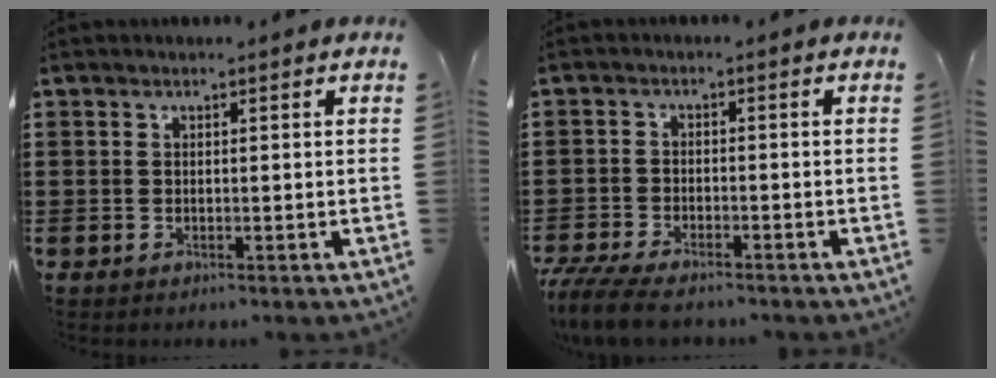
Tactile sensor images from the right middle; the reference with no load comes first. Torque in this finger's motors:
{"motor_torque": [1.07, -0.43, 0.53, 0.17]}